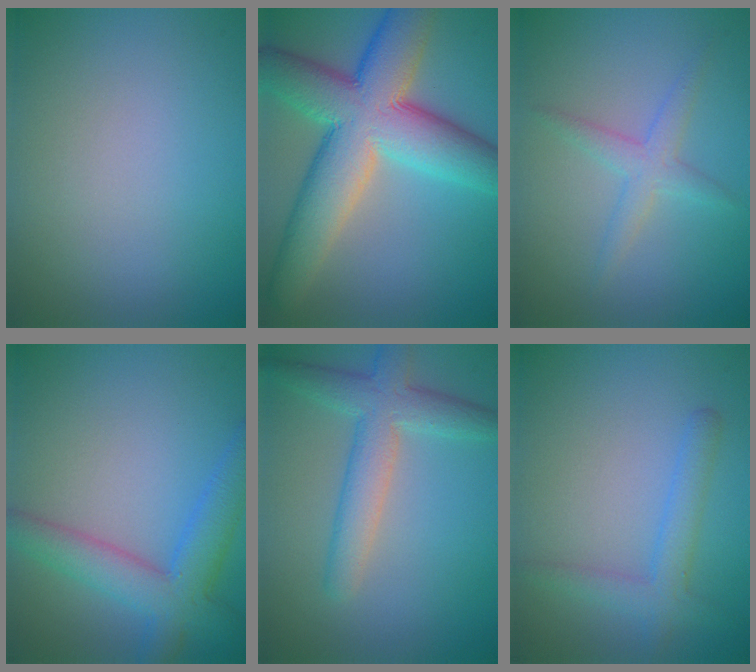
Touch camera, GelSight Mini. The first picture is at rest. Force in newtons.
{"total": 12.0, "press": 12.0, "slide": 0.8}
{"total": 2.2, "press": 2.2, "slide": 0.1}
{"total": 5.6, "press": 5.6, "slide": 0.3}
{"total": 4.7, "press": 4.7, "slide": 0.1}
{"total": 2.7, "press": 2.7, "slide": 0.1}